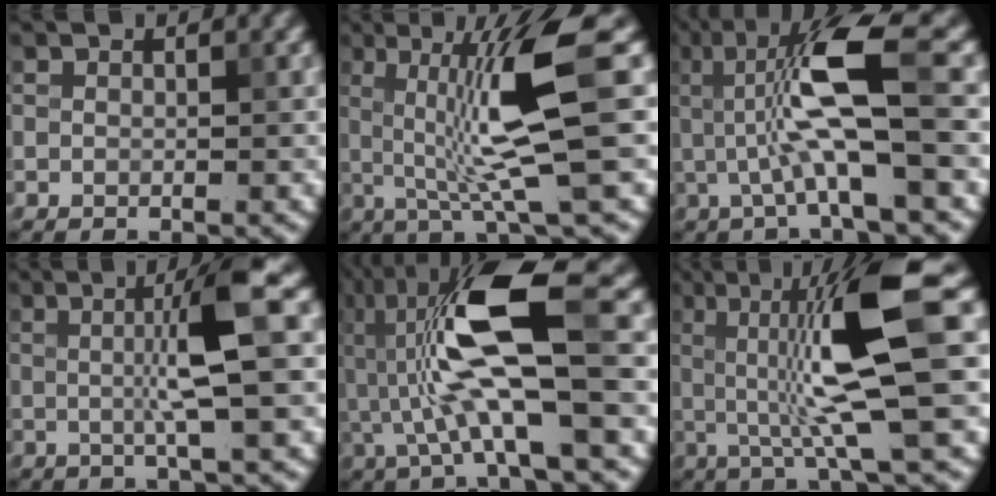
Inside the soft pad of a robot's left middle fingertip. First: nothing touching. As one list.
[{"total": 9.0, "force": [0.6, 1.3, 8.9], "torque": [-0.142, 0.000, 0.015]}, {"total": 8.2, "force": [0.5, 1.5, 8.0], "torque": [-0.140, 0.003, 0.008]}, {"total": 5.9, "force": [0.6, 0.6, 5.8], "torque": [-0.097, 0.007, 0.008]}, {"total": 11.1, "force": [0.2, 3.0, 10.7], "torque": [-0.217, 0.013, 0.001]}, {"total": 10.0, "force": [1.1, 1.8, 9.7], "torque": [-0.154, 0.000, 0.020]}]